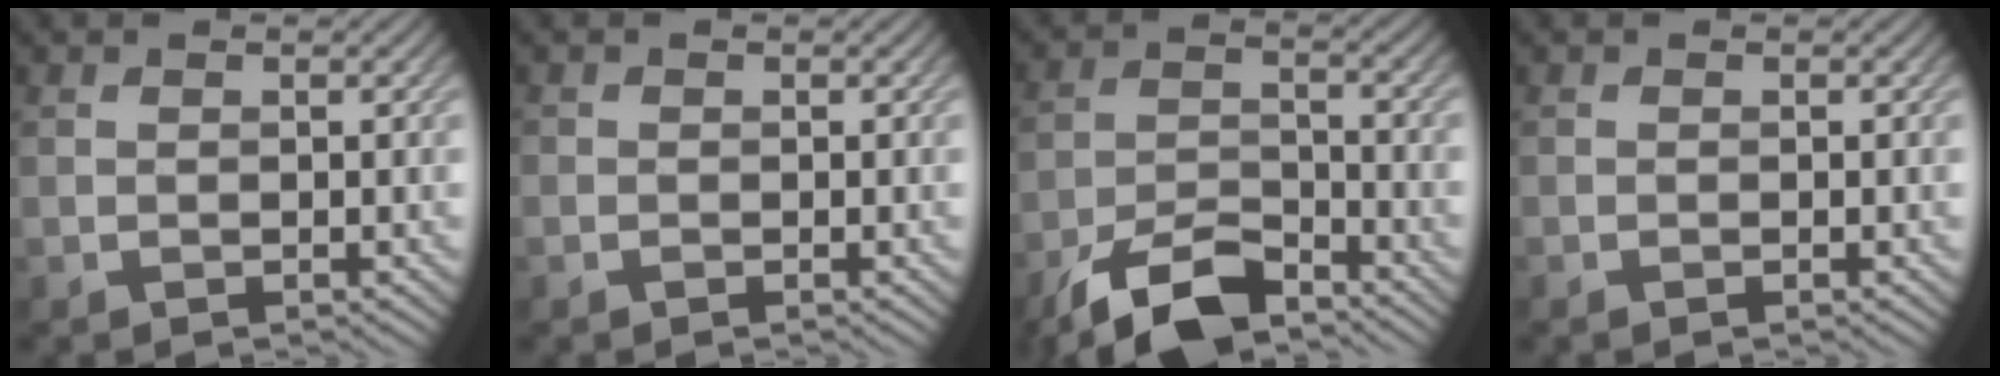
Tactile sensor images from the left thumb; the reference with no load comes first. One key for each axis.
{"total": 0.7, "fx": -0.3, "fy": 0.6, "fz": 0.1, "tx": 0.001, "ty": -0.004, "tz": -0.008}
{"total": 9.1, "fx": -6.9, "fy": 3.2, "fz": 5.1, "tx": -0.093, "ty": -0.002, "tz": -0.140}
{"total": 0.0}